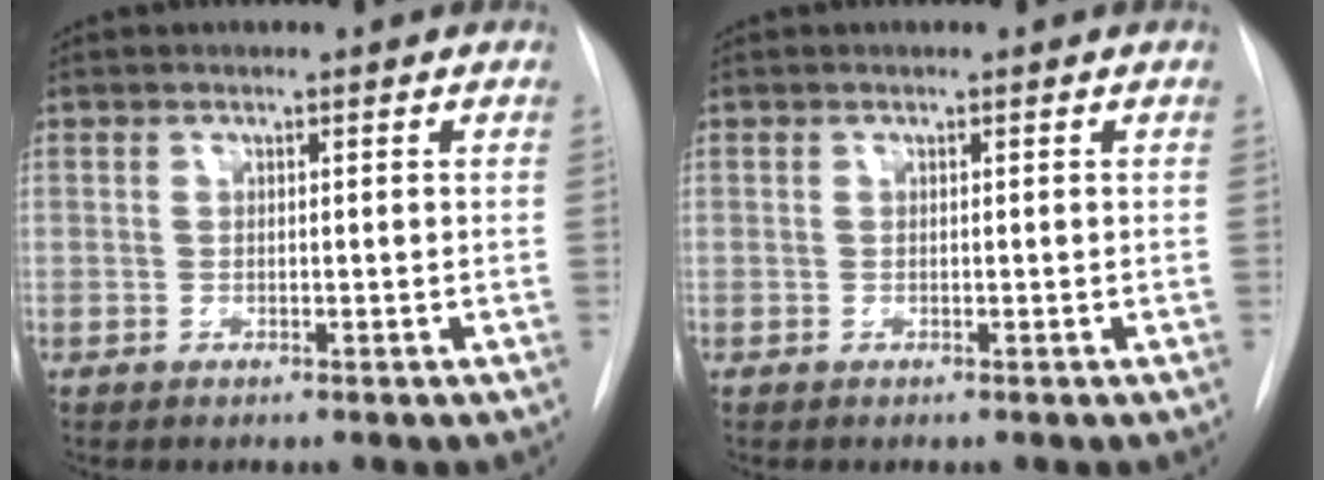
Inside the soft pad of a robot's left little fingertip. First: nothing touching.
{"total": 0.0}